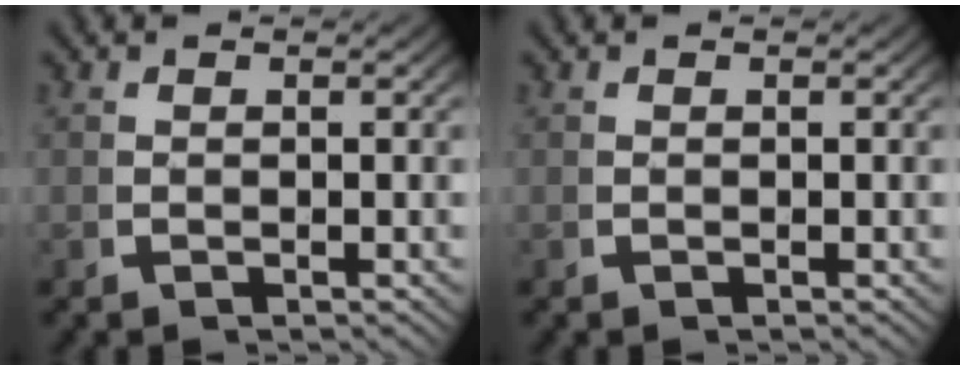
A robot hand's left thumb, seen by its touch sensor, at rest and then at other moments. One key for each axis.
{"total": 0.0}